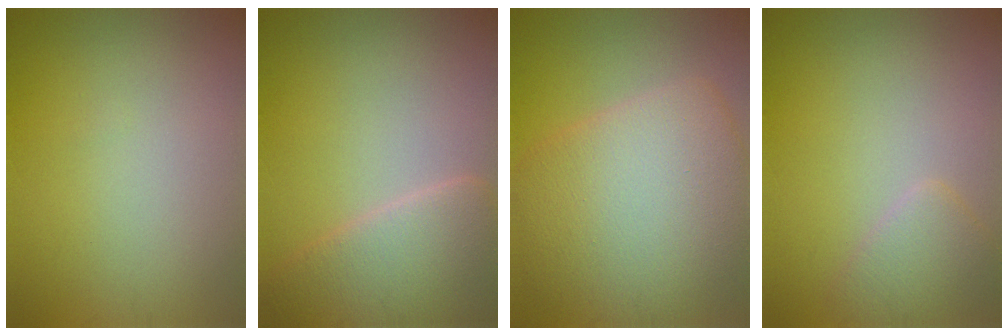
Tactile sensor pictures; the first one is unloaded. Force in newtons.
{"total": 5.7, "press": 5.7, "slide": 0.0}
{"total": 10.6, "press": 10.5, "slide": 0.6}
{"total": 2.2, "press": 2.2, "slide": 0.1}